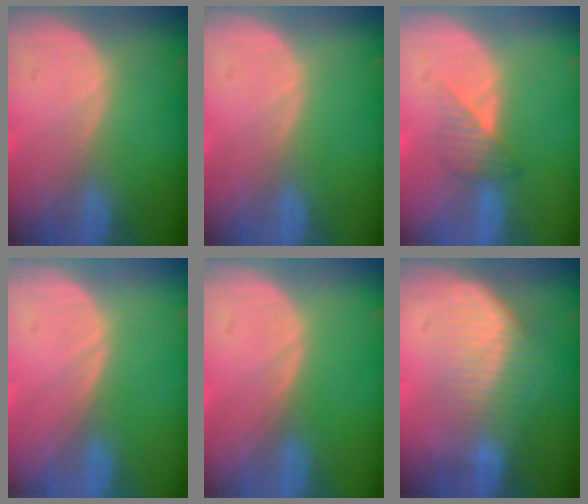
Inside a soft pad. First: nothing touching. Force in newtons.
{"total": 0.0}
{"total": 3.3, "press": 3.2, "slide": 1.0}
{"total": 0.0}
{"total": 0.0}
{"total": 7.4, "press": 6.4, "slide": 3.8}